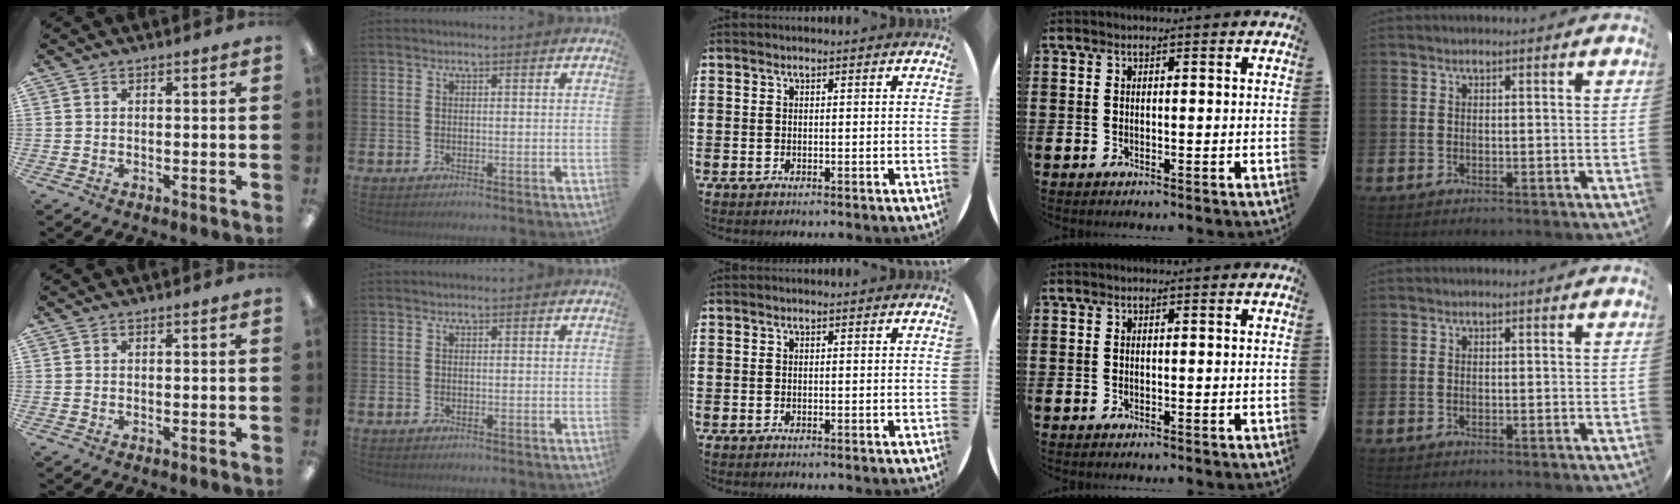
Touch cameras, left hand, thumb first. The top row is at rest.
{}